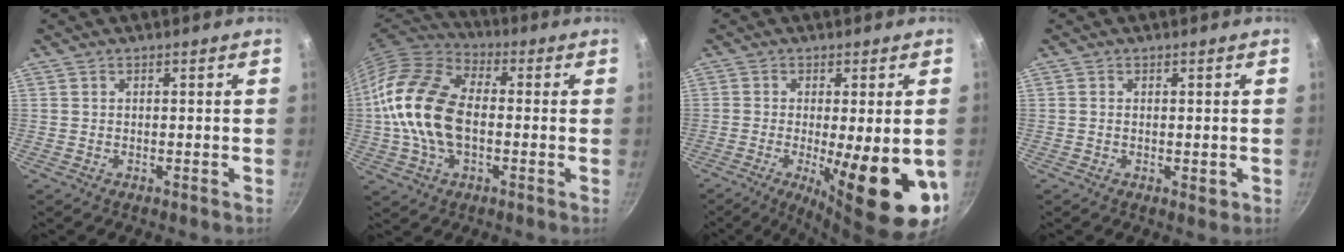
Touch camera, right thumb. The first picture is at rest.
{"total": 17.5, "force": [-0.8, 11.1, 13.6], "torque": [-0.245, 0.027, -0.032]}
{"total": 18.3, "force": [-4.2, 5.3, 17.0], "torque": [-0.233, -0.017, -0.046]}
{"total": 1.6, "force": [-0.1, 0.8, 1.3], "torque": [-0.018, -0.003, -0.003]}